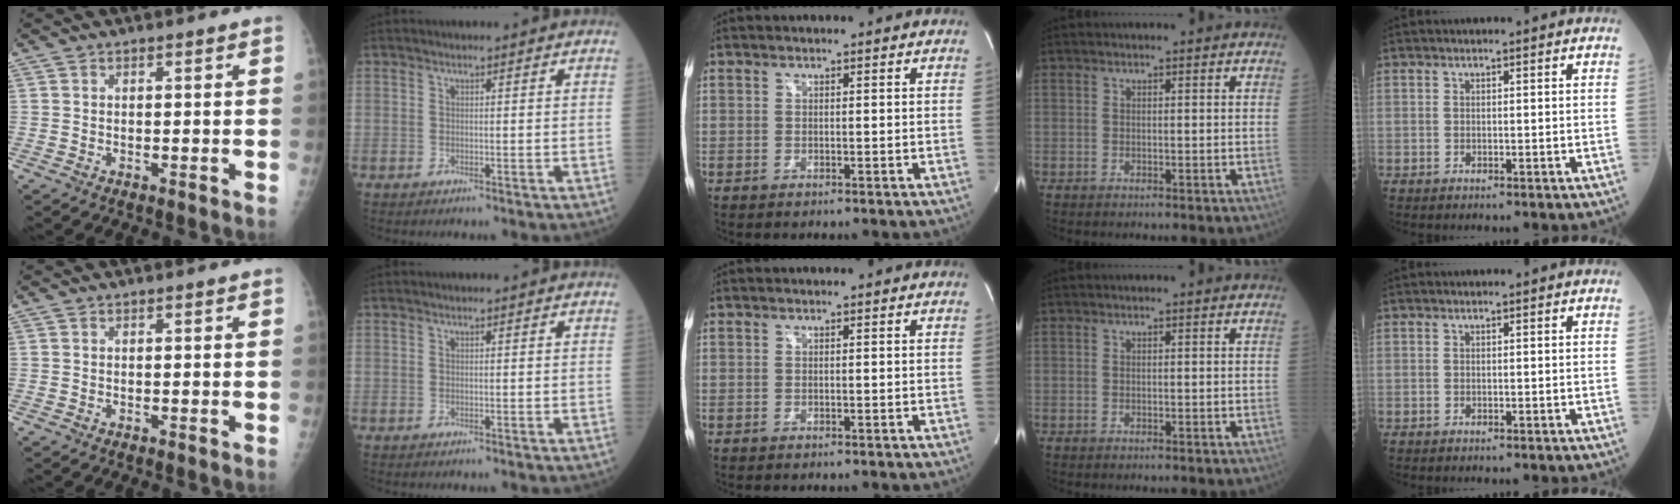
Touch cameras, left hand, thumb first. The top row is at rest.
{}